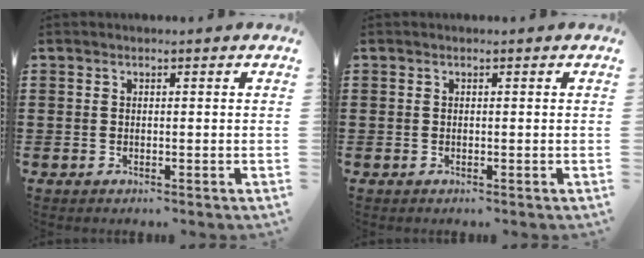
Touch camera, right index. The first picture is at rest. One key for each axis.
{"total": 0.0}